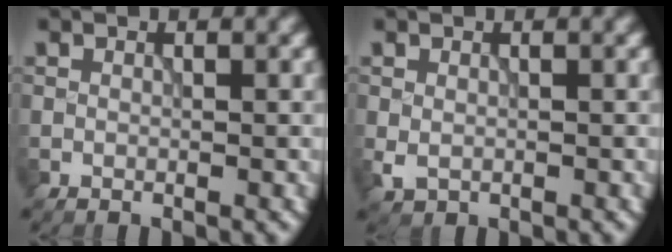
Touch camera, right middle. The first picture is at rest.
{"total": 1.2, "force": [-0.3, 0.9, 0.7], "torque": [-0.020, -0.005, -0.003]}